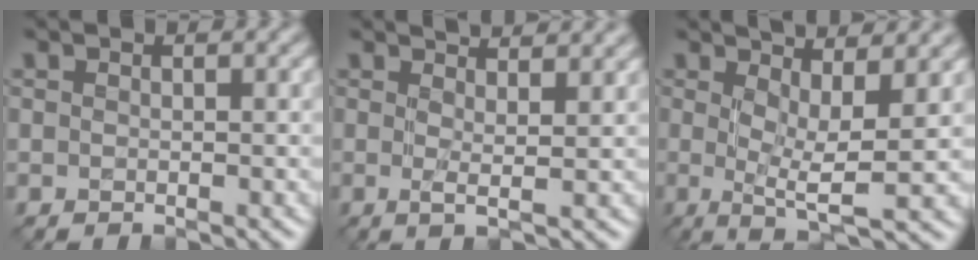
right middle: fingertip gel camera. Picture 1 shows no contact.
{"total": 4.2, "force": [2.3, 1.0, 3.3], "torque": [-0.043, 0.011, 0.011]}
{"total": 6.9, "force": [1.7, 1.6, 6.5], "torque": [-0.099, 0.001, 0.028]}